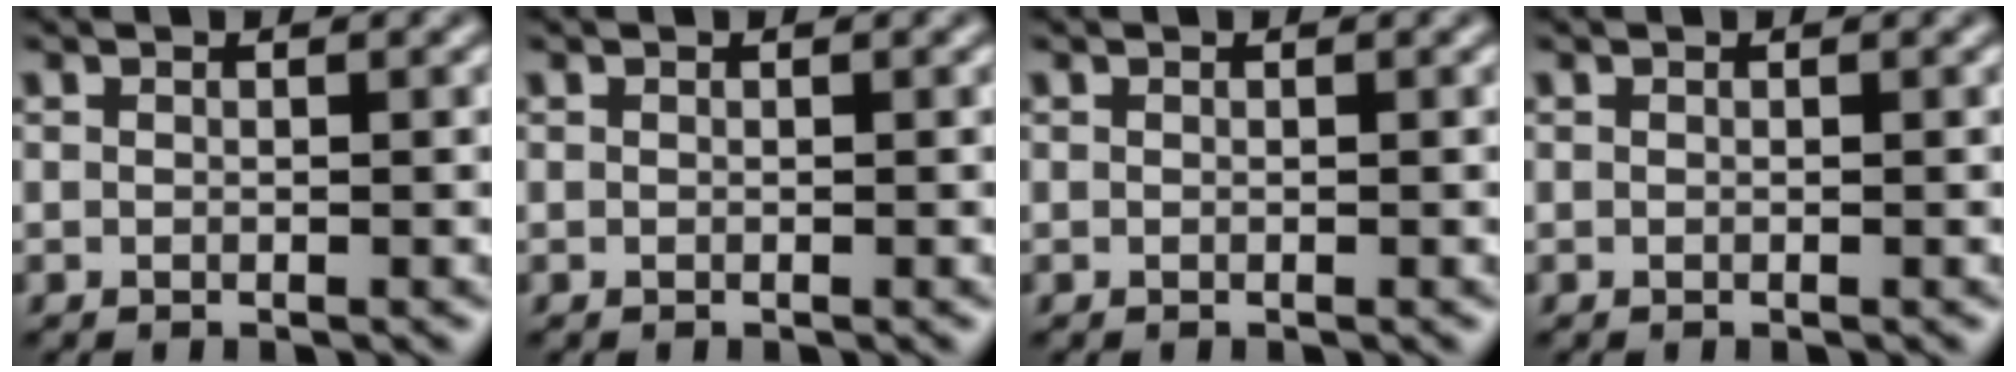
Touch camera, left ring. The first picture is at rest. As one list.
[{"total": 0.0}, {"total": 0.0}, {"total": 0.0}]